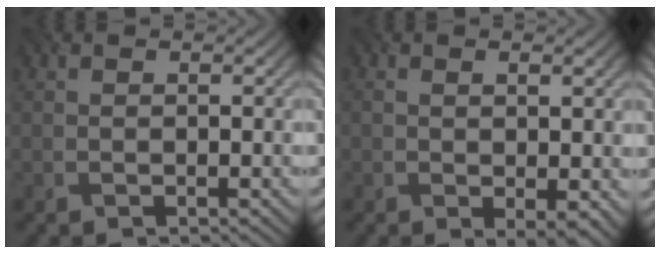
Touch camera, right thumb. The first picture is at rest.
{"total": 3.0, "force": [0.3, 0.7, 2.9], "torque": [-0.052, -0.005, 0.010]}